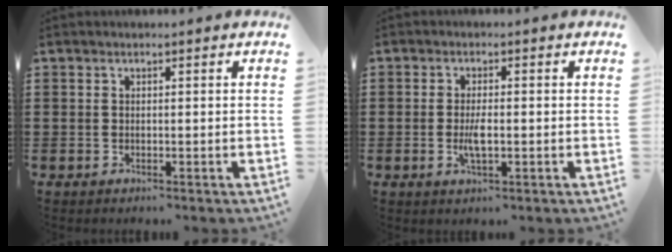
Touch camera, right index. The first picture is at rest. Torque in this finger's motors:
{"motor_torque": [1.15, 0.99, 0.44, 0.10]}